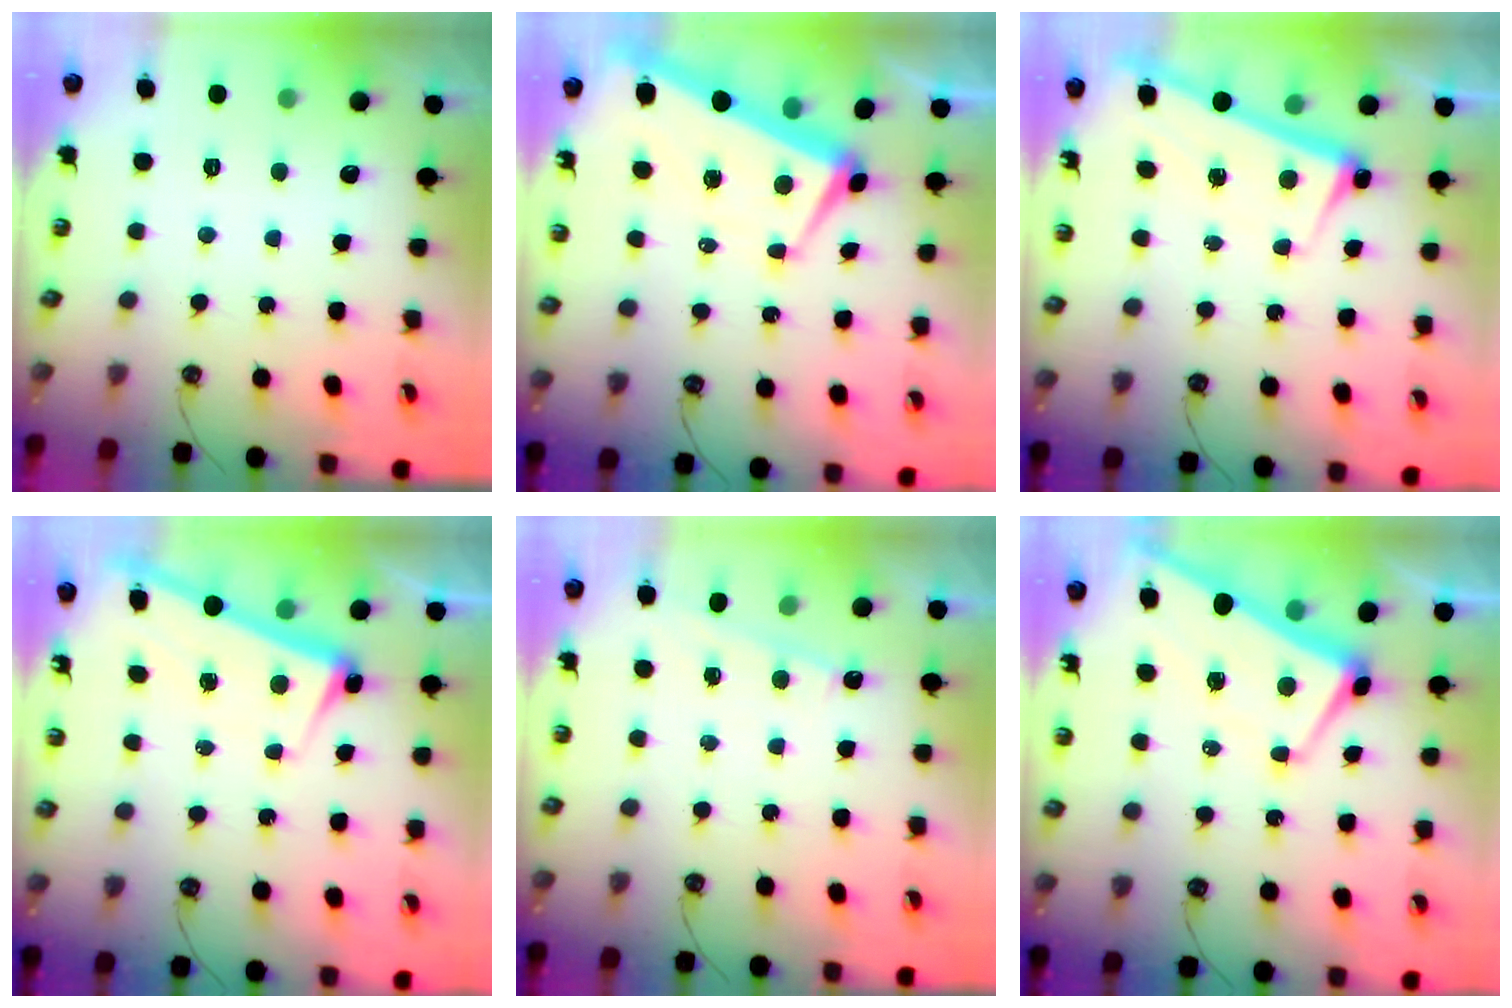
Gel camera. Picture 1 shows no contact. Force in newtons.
{"total": 2.0, "press": 1.6, "slide": 1.2}
{"total": 2.8, "press": 2.7, "slide": 0.4}
{"total": 2.4, "press": 2.3, "slide": 0.7}
{"total": 0.9, "press": 0.9, "slide": 0.1}
{"total": 1.0, "press": 0.4, "slide": 1.0}